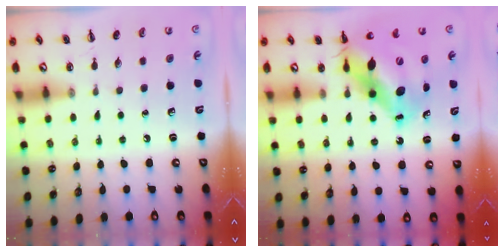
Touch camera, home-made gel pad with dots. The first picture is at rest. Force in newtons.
{"total": 12.8, "press": 12.4, "slide": 3.4}